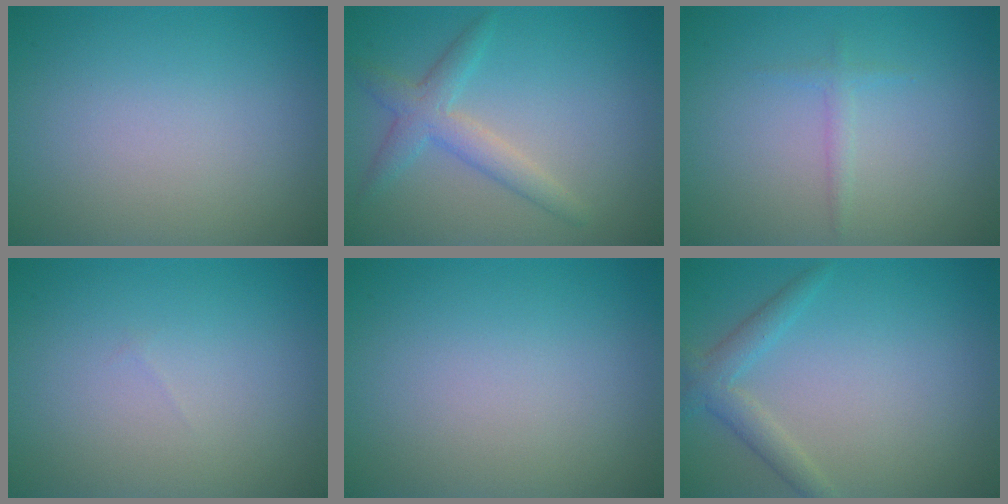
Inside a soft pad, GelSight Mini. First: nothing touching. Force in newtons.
{"total": 3.0, "press": 3.0, "slide": 0.1}
{"total": 0.9, "press": 0.9, "slide": 0.0}
{"total": 0.0}
{"total": 0.0}
{"total": 2.3, "press": 2.3, "slide": 0.2}